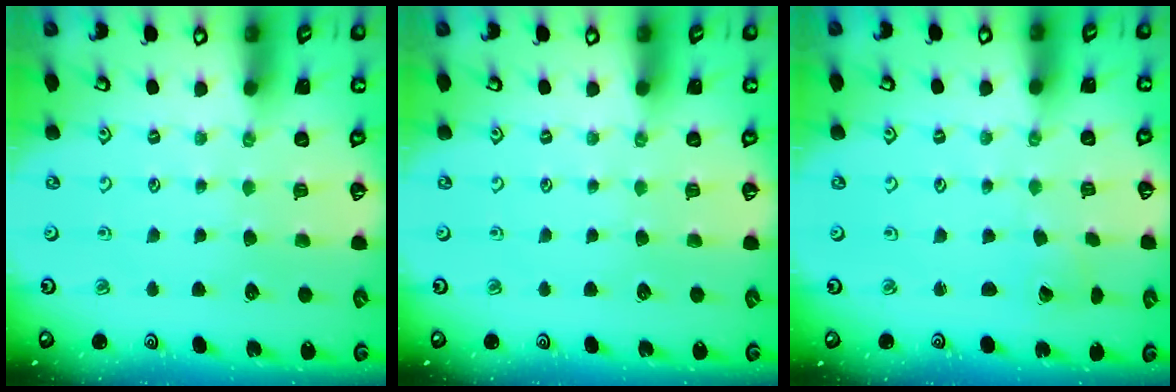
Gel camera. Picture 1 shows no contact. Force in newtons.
{"total": 0.0}
{"total": 1.2, "press": 1.2, "slide": 0.1}